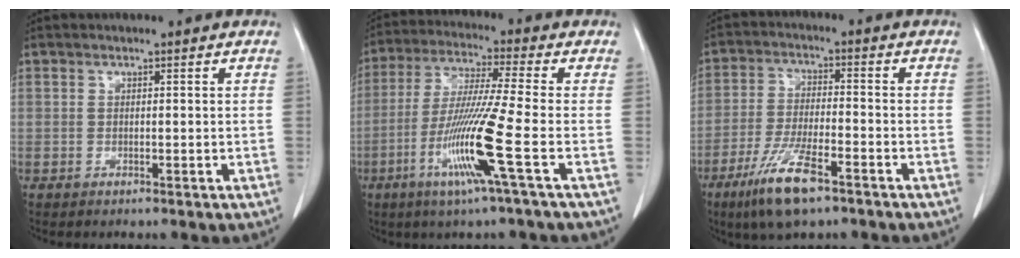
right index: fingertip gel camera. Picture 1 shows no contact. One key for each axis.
{"total": 12.5, "fx": -4.5, "fy": -1.9, "fz": 11.5, "tx": -0.230, "ty": -0.026, "tz": -0.094}
{"total": 10.0, "fx": -6.1, "fy": 1.9, "fz": 7.7, "tx": -0.153, "ty": -0.020, "tz": -0.106}